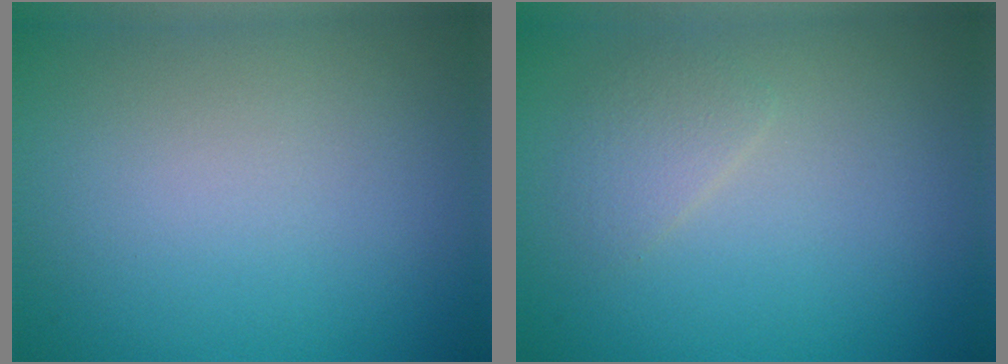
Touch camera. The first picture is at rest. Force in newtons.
{"total": 1.5, "press": 1.5, "slide": 0.1}